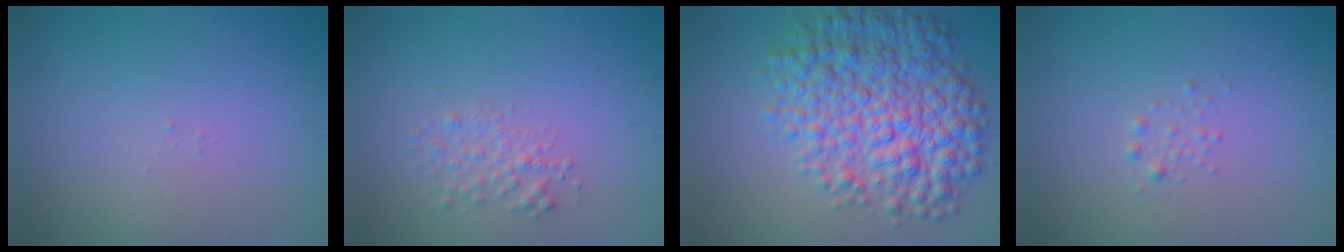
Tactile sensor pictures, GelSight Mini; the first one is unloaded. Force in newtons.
{"total": 1.7, "press": 1.7, "slide": 0.1}
{"total": 9.3, "press": 9.3, "slide": 0.2}
{"total": 0.7, "press": 0.7, "slide": 0.0}